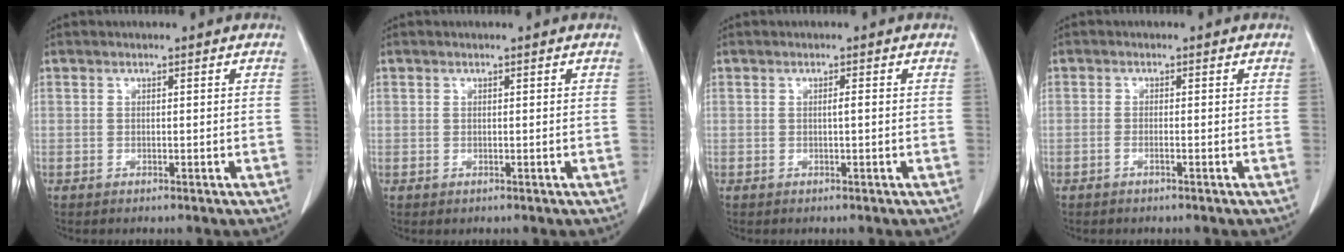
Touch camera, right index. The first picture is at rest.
{"total": 0.6, "force": [0.1, 0.5, 0.0], "torque": [0.006, 0.004, -0.001]}
{"total": 0.8, "force": [0.0, 0.0, 0.8], "torque": [-0.013, 0.001, -0.001]}
{"total": 0.8, "force": [-0.4, 0.0, 0.7], "torque": [-0.014, 0.001, -0.009]}